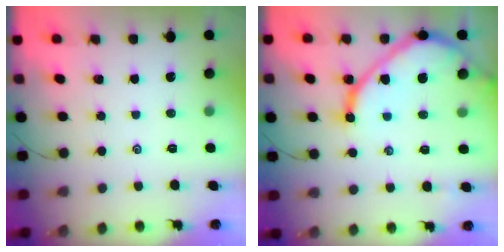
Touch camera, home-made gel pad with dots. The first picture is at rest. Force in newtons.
{"total": 14.0, "press": 13.9, "slide": 1.2}